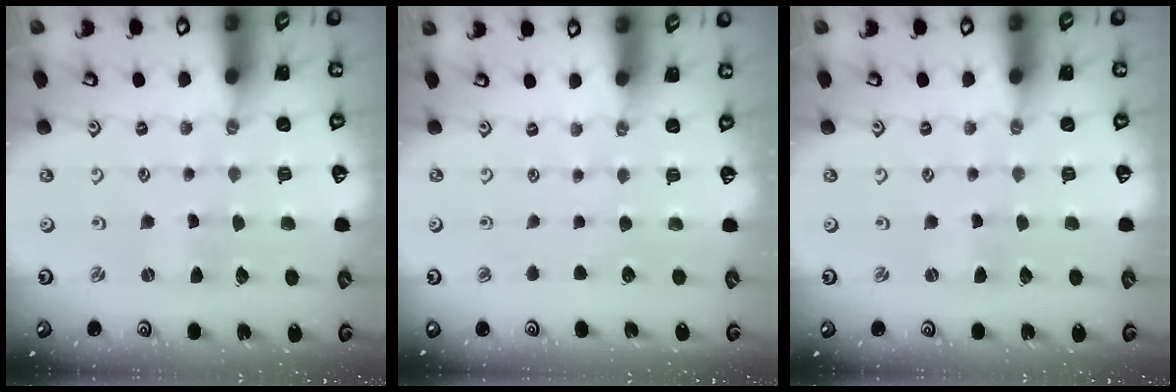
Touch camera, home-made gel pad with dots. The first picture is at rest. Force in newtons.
{"total": 0.0}
{"total": 0.0}